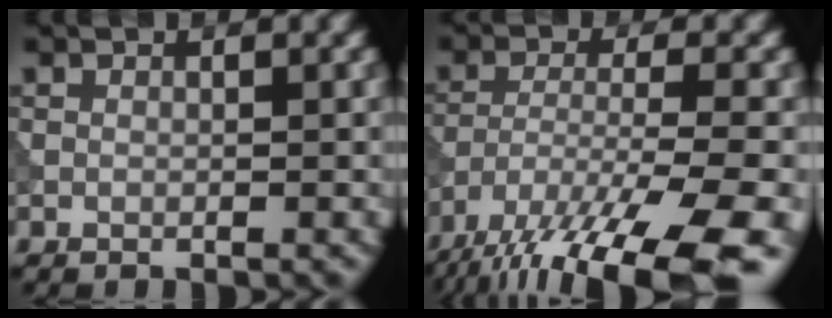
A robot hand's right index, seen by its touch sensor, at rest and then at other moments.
{"total": 14.5, "force": [-10.3, 3.4, 9.5], "torque": [-0.190, -0.038, -0.154]}